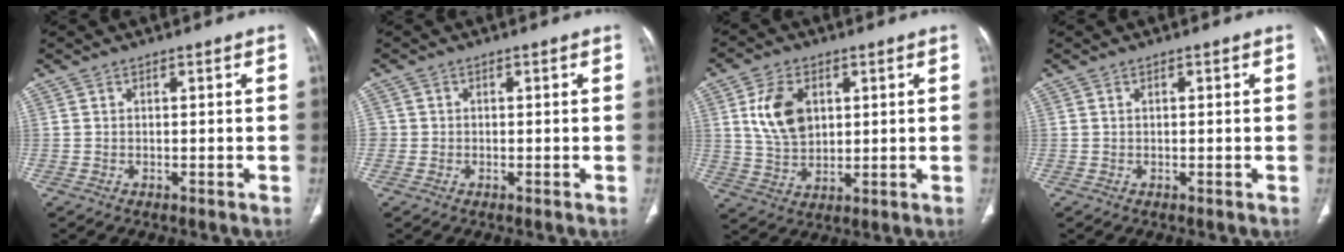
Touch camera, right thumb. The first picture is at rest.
{"total": 1.5, "force": [-0.2, 1.5, 0.2], "torque": [0.007, 0.005, -0.006]}
{"total": 9.9, "force": [2.8, 6.5, 6.8], "torque": [-0.115, -0.011, 0.059]}
{"total": 0.0}